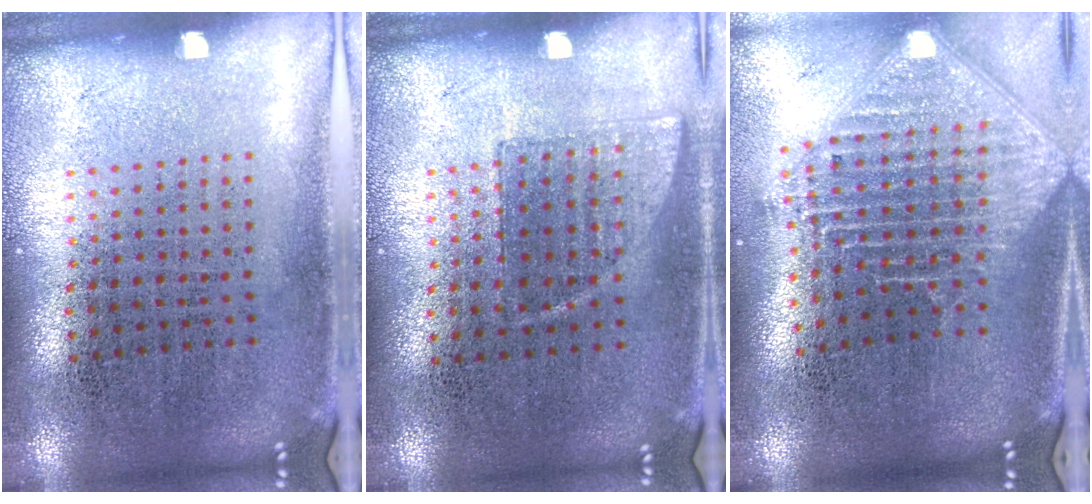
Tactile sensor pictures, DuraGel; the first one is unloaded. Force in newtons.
{"total": 0.7, "press": 0.7, "slide": 0.3}
{"total": 2.5, "press": 1.9, "slide": 1.7}